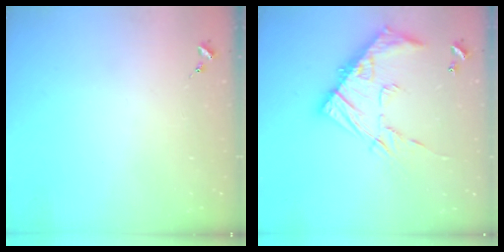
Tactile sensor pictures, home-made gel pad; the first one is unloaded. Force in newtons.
{"total": 17.3, "press": 17.3, "slide": 1.4}